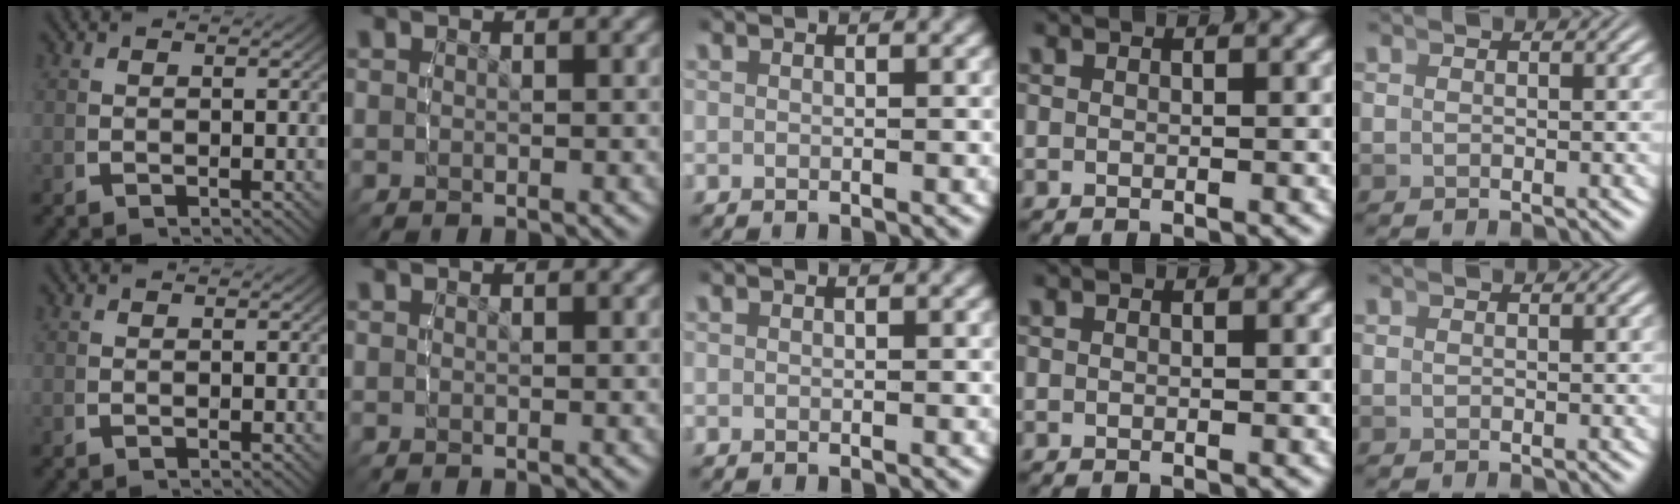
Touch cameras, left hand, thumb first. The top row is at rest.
{}